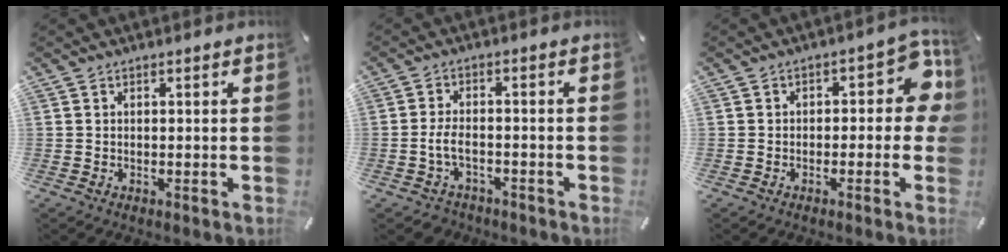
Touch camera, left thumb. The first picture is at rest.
{"total": 5.2, "force": [-1.9, 3.2, 3.6], "torque": [-0.081, 0.009, -0.039]}
{"total": 10.3, "force": [0.6, 5.7, 8.6], "torque": [-0.103, 0.002, 0.011]}